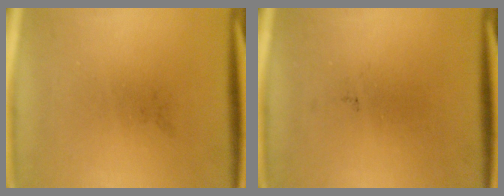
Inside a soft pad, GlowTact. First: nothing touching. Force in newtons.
{"total": 0.0}